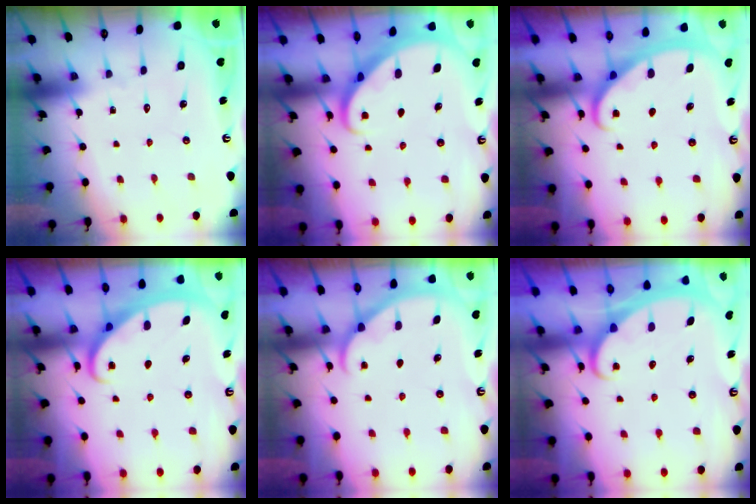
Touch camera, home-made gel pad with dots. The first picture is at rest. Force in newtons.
{"total": 2.6, "press": 2.6, "slide": 0.3}
{"total": 2.8, "press": 2.8, "slide": 0.4}
{"total": 2.7, "press": 2.7, "slide": 0.4}
{"total": 1.4, "press": 1.4, "slide": 0.2}
{"total": 2.3, "press": 2.3, "slide": 0.4}